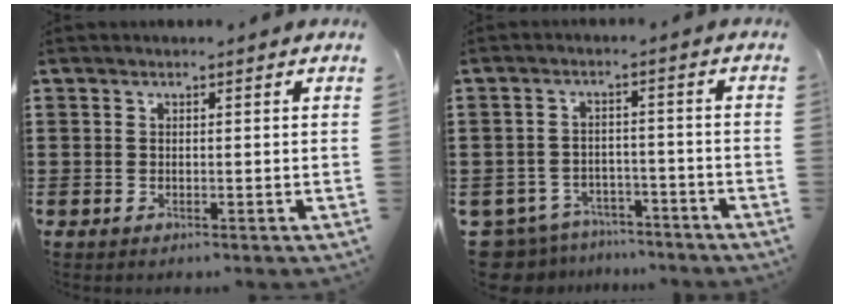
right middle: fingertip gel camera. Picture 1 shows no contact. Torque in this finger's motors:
{"motor_torque": [-0.22, 0.25, 0.02, -0.04]}